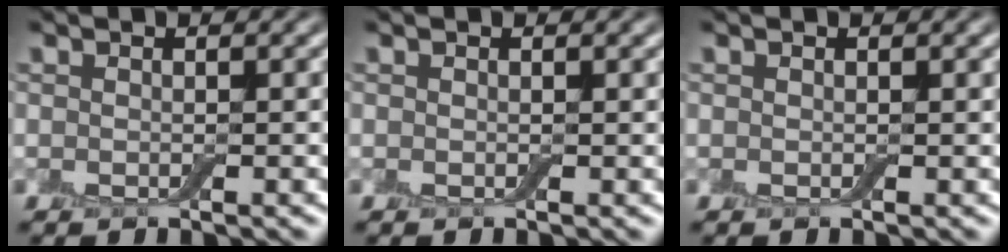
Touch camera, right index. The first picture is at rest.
{"total": 0.0}
{"total": 0.0}